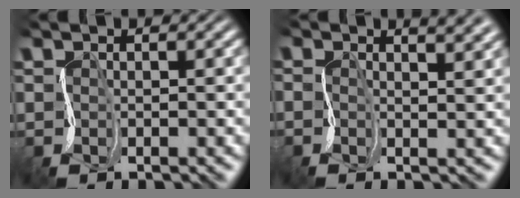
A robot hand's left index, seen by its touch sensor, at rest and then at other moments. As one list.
[{"total": 4.3, "force": [2.1, 1.9, 3.3], "torque": [-0.027, 0.027, 0.001]}]